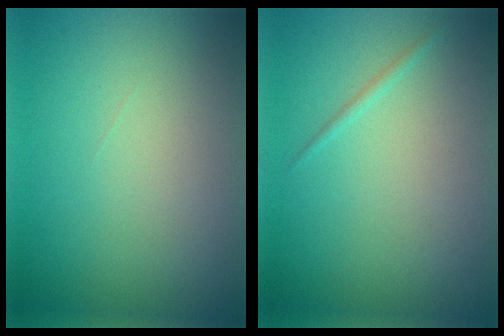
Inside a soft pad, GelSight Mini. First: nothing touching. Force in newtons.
{"total": 0.6, "press": 0.6, "slide": 0.0}